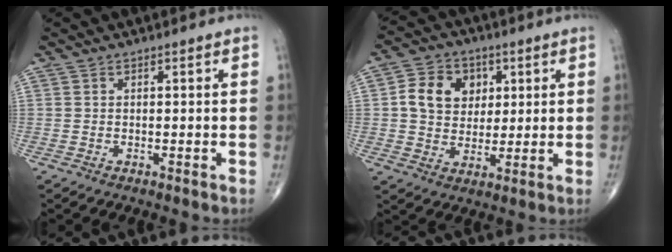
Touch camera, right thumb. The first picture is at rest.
{"total": 10.3, "force": [2.4, 8.4, 5.5], "torque": [-0.060, -0.001, 0.038]}